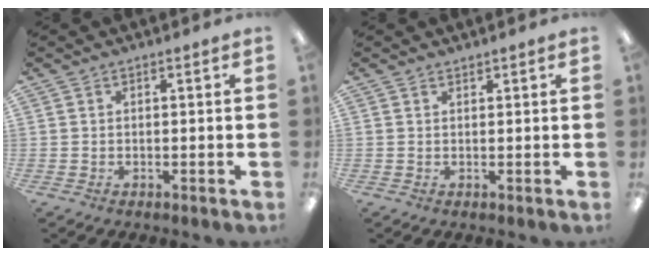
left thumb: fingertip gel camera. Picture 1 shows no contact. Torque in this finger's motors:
{"motor_torque": [0.08, -0.01, -0.27, 0.10, -0.01]}